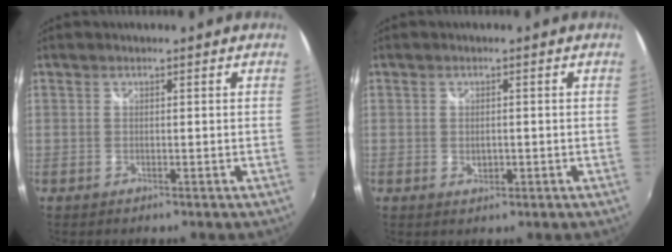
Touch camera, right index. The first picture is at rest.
{"total": 1.9, "force": [-0.3, 1.5, 1.2], "torque": [-0.018, -0.002, -0.002]}